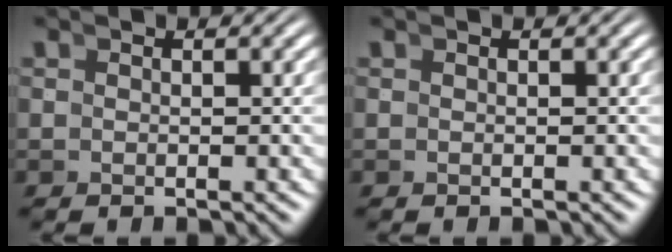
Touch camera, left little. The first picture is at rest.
{"total": 0.0}